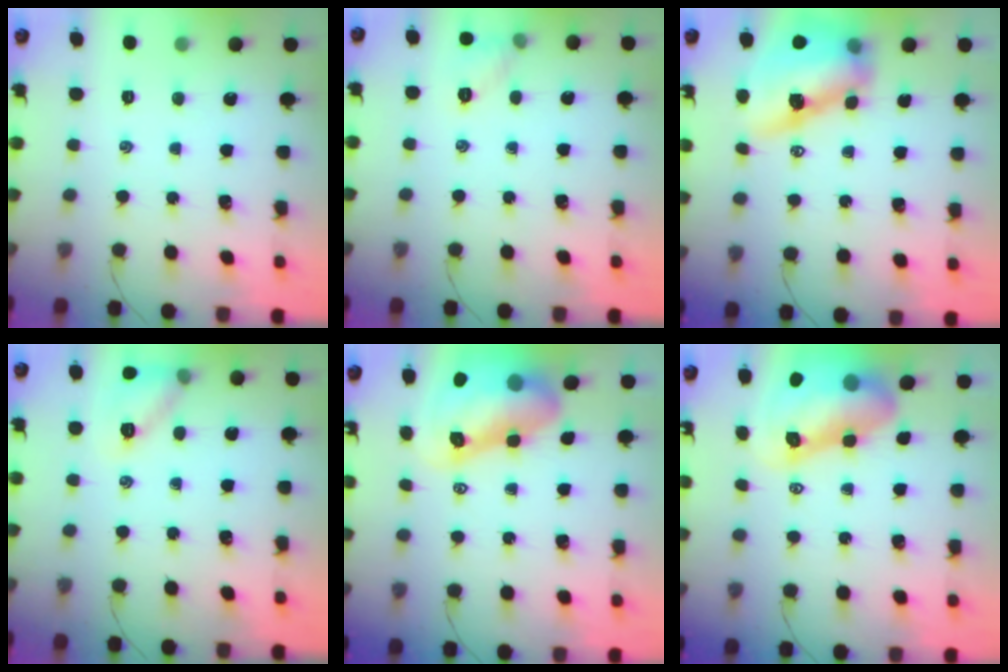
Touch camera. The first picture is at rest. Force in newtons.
{"total": 5.9, "press": 5.8, "slide": 1.0}
{"total": 12.9, "press": 12.4, "slide": 3.6}
{"total": 10.4, "press": 10.4, "slide": 0.5}
{"total": 13.0, "press": 12.5, "slide": 3.6}
{"total": 13.0, "press": 12.5, "slide": 3.6}